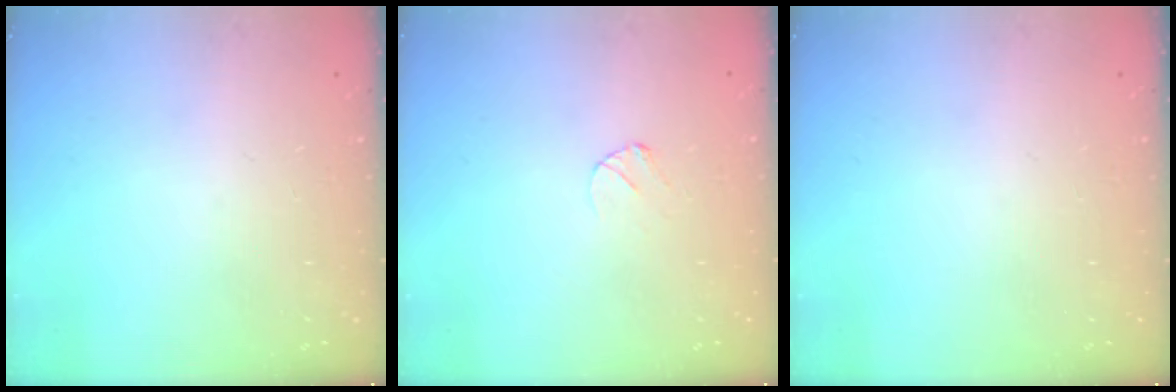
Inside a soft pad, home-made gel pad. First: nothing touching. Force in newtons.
{"total": 3.6, "press": 3.6, "slide": 0.2}
{"total": 0.0}